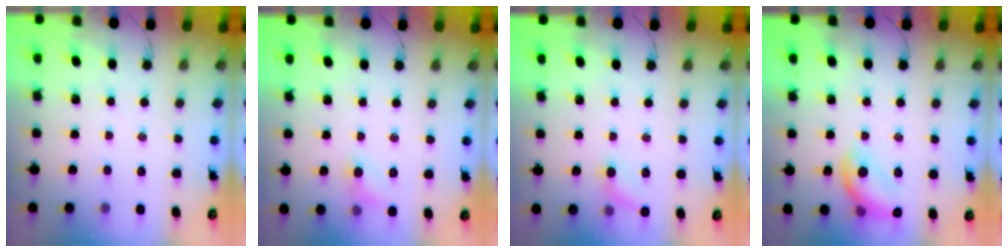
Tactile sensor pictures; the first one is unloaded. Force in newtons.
{"total": 5.9, "press": 5.6, "slide": 1.7}
{"total": 6.5, "press": 6.2, "slide": 1.9}
{"total": 13.9, "press": 13.9, "slide": 1.1}